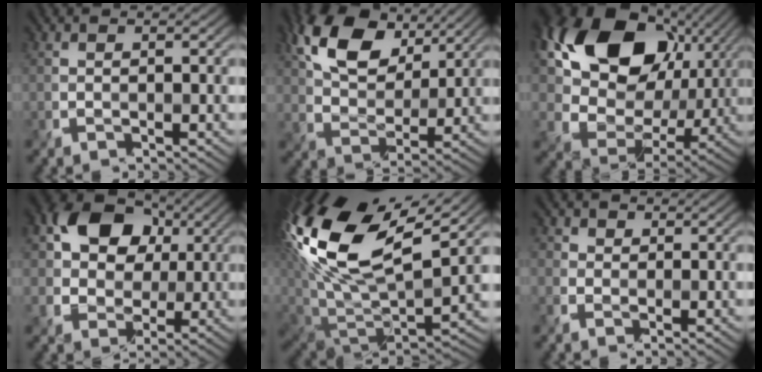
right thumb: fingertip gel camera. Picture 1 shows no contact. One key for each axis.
{"total": 11.1, "fx": 5.3, "fy": 6.3, "fz": 7.4, "tx": -0.160, "ty": 0.017, "tz": 0.103}
{"total": 18.1, "fx": 6.0, "fy": 12.4, "fz": 11.8, "tx": -0.237, "ty": 0.012, "tz": 0.123}
{"total": 12.5, "fx": 3.4, "fy": 9.4, "fz": 7.4, "tx": -0.151, "ty": 0.040, "tz": 0.056}
{"total": 19.4, "fx": 8.3, "fy": 8.9, "fz": 15.1, "tx": -0.345, "ty": 0.018, "tz": 0.163}
{"total": 2.8, "fx": 0.6, "fy": 2.5, "fz": 1.1, "tx": -0.031, "ty": 0.011, "tz": -0.003}